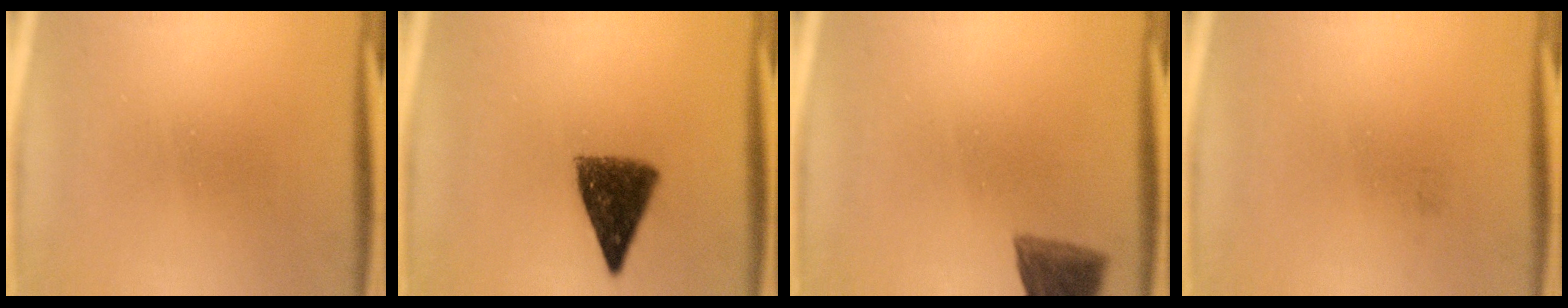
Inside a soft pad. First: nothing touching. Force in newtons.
{"total": 8.9}
{"total": 6.3}
{"total": 0.7}